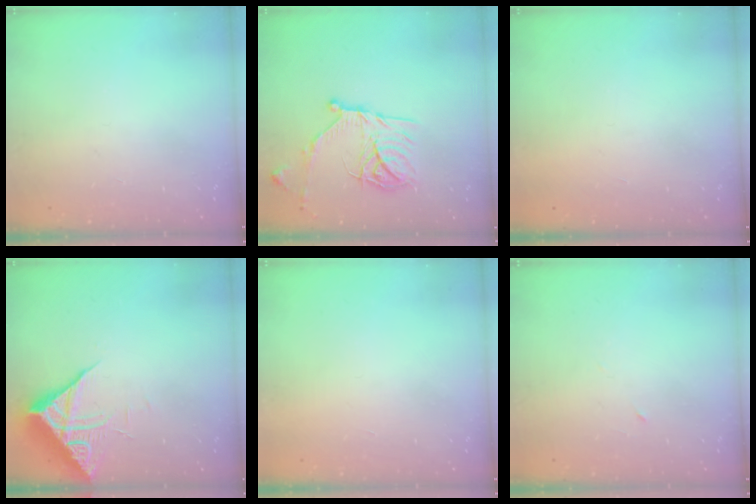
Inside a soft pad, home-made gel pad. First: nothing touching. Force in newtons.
{"total": 17.1, "press": 17.1, "slide": 1.1}
{"total": 1.5, "press": 1.5, "slide": 0.1}
{"total": 8.5, "press": 8.4, "slide": 0.8}
{"total": 1.6, "press": 1.6, "slide": 0.1}
{"total": 2.7, "press": 2.5, "slide": 1.0}